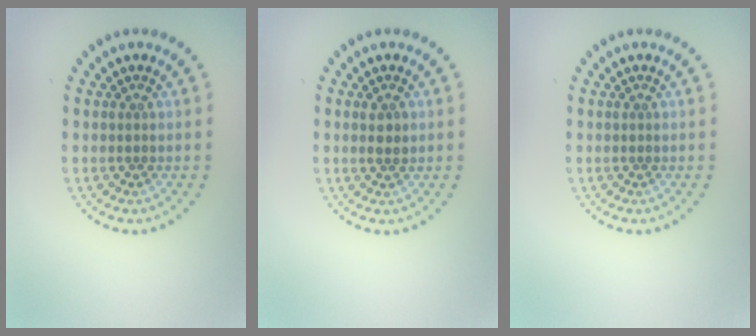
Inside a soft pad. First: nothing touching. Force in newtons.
{"total": 1.2, "press": 1.2, "slide": 0.1}
{"total": 0.0}